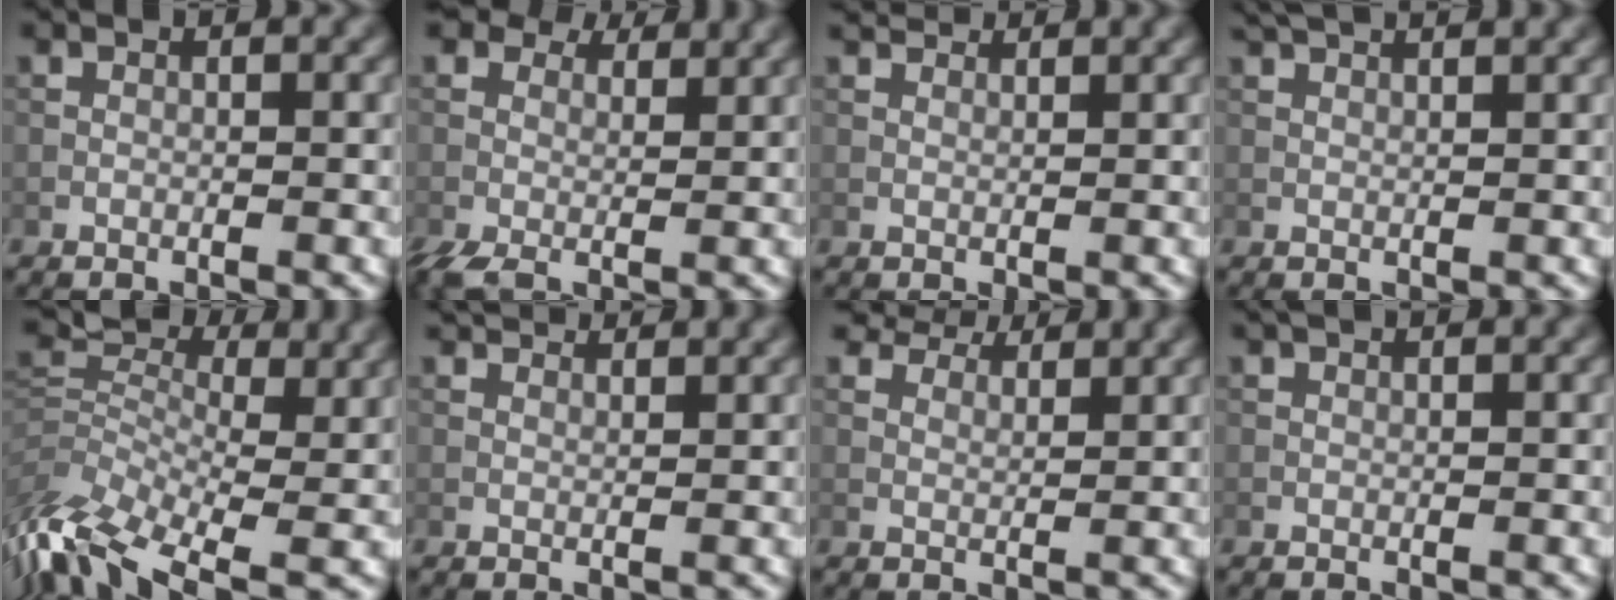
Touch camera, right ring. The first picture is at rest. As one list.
[{"total": 5.4, "force": [2.1, 3.4, 3.6], "torque": [-0.087, -0.004, 0.032]}, {"total": 2.7, "force": [2.4, 0.8, 1.1], "torque": [-0.025, -0.002, 0.037]}, {"total": 4.1, "force": [3.1, 1.2, 2.3], "torque": [-0.026, 0.017, 0.024]}, {"total": 10.0, "force": [-3.2, 5.8, 7.5], "torque": [-0.184, 0.008, -0.066]}, {"total": 4.4, "force": [3.8, 1.2, 1.8], "torque": [-0.039, 0.006, 0.051]}, {"total": 7.5, "force": [6.3, 2.9, 2.9], "torque": [-0.084, -0.002, 0.108]}, {"total": 1.7, "force": [1.4, 0.4, 0.9], "torque": [-0.020, -0.001, 0.014]}]